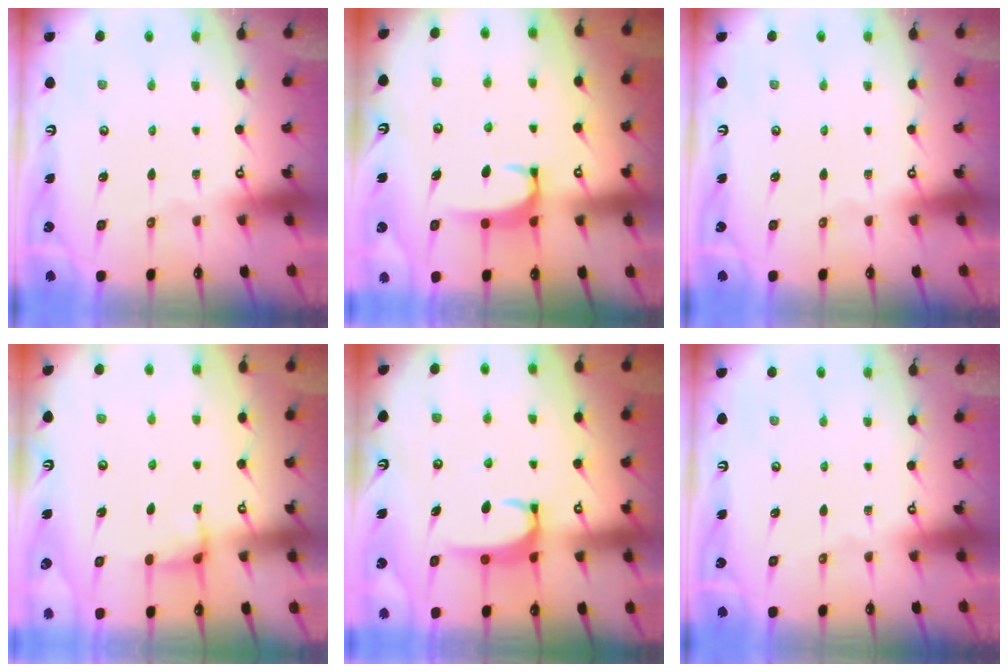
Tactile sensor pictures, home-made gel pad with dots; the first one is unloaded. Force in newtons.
{"total": 1.7, "press": 1.6, "slide": 0.5}
{"total": 0.0}
{"total": 2.4, "press": 2.3, "slide": 0.5}
{"total": 2.9, "press": 2.8, "slide": 0.5}
{"total": 0.0}